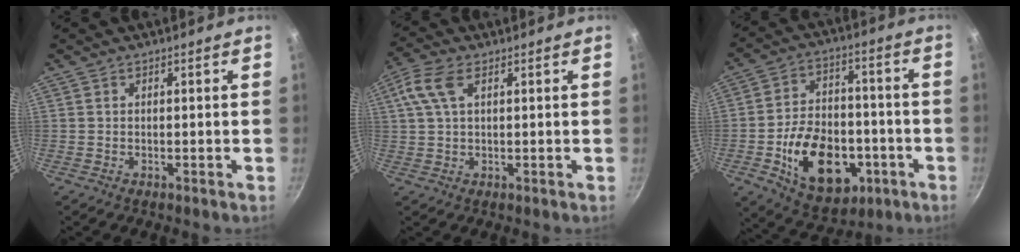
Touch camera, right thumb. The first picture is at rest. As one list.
[{"total": 6.6, "force": [2.3, 3.4, 5.1], "torque": [-0.107, 0.016, 0.042]}, {"total": 19.7, "force": [-5.9, 13.1, 13.4], "torque": [-0.184, 0.035, -0.078]}]